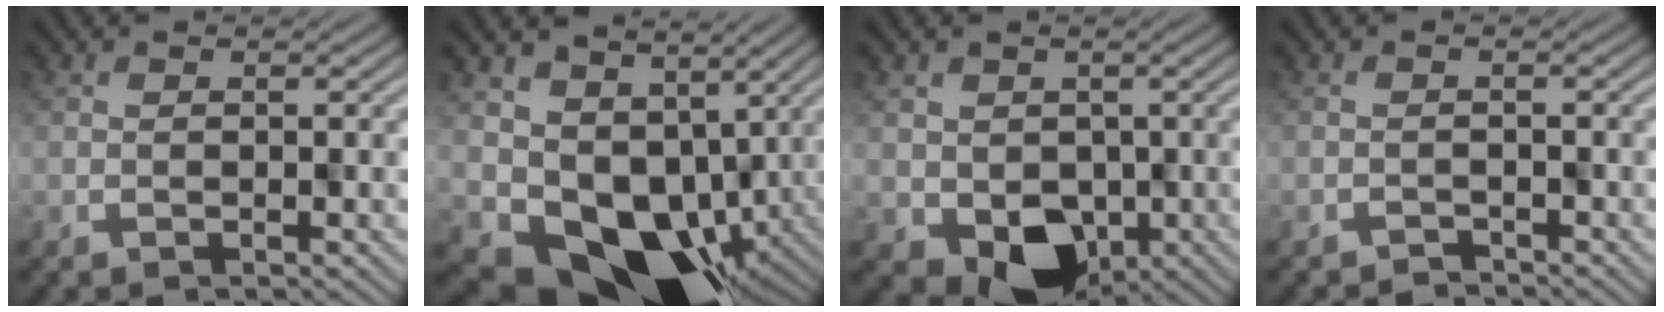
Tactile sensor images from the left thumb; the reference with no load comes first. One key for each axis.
{"total": 11.1, "fx": 0.7, "fy": 8.9, "fz": 6.6, "tx": -0.108, "ty": -0.043, "tz": 0.028}
{"total": 6.7, "fx": -1.7, "fy": 5.5, "fz": 3.5, "tx": -0.065, "ty": -0.034, "tz": -0.008}
{"total": 1.4, "fx": -1.4, "fy": 0.1, "fz": -0.1, "tx": 0.004, "ty": 0.002, "tz": -0.025}